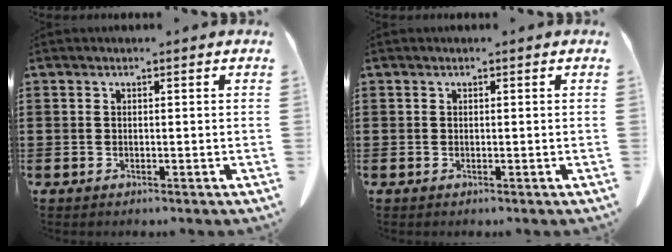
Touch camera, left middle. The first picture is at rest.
{"total": 0.0}